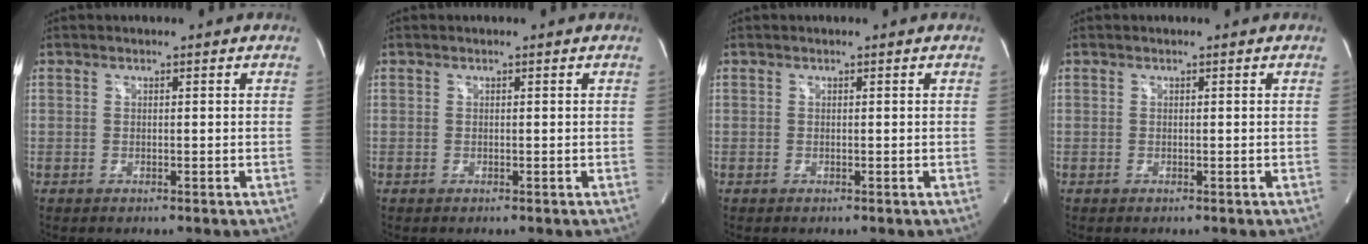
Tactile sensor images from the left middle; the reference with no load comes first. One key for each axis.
{"total": 0.0}
{"total": 0.0}
{"total": 0.0}